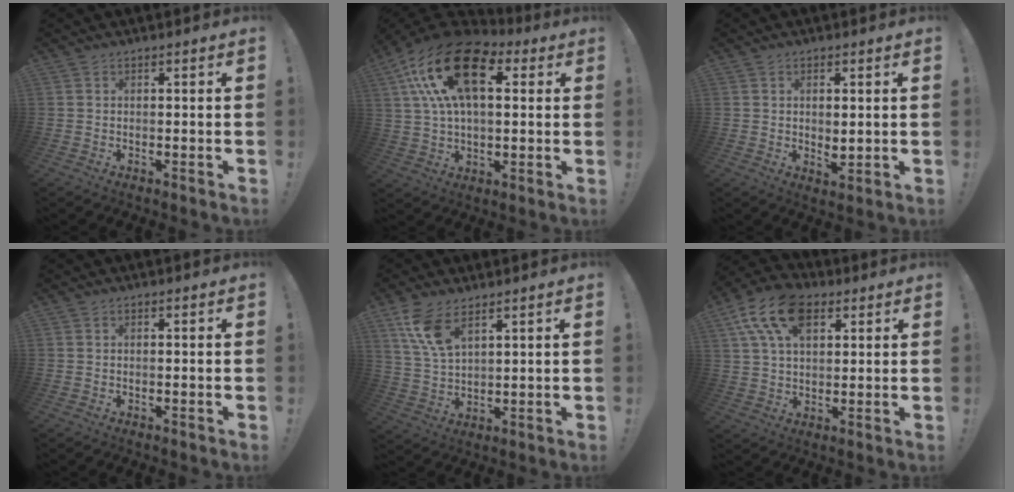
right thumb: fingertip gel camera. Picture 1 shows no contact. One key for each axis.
{"total": 24.6, "fx": 8.2, "fy": 12.9, "fz": 19.3, "tx": -0.349, "ty": -0.021, "tz": 0.143}
{"total": 3.0, "fx": 0.7, "fy": 1.5, "fz": 2.5, "tx": -0.034, "ty": -0.004, "tz": 0.014}
{"total": 0.0}
{"total": 9.6, "fx": 6.0, "fy": 4.2, "fz": 6.2, "tx": -0.130, "ty": -0.026, "tz": 0.111}
{"total": 15.9, "fx": 7.0, "fy": 9.7, "fz": 10.4, "tx": -0.189, "ty": -0.019, "tz": 0.128}